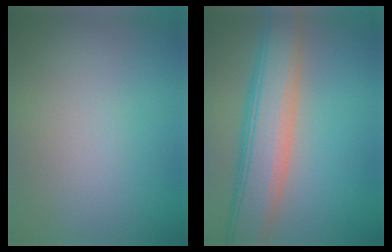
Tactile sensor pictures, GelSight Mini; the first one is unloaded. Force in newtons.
{"total": 7.9, "press": 7.9, "slide": 0.3}